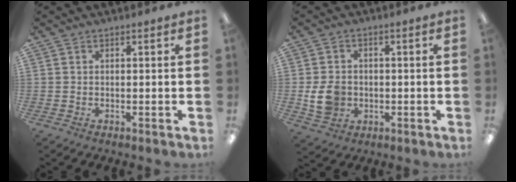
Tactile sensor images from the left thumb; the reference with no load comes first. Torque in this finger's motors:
{"motor_torque": [0.04, 0.16, 0.10, -0.10, 0.03]}